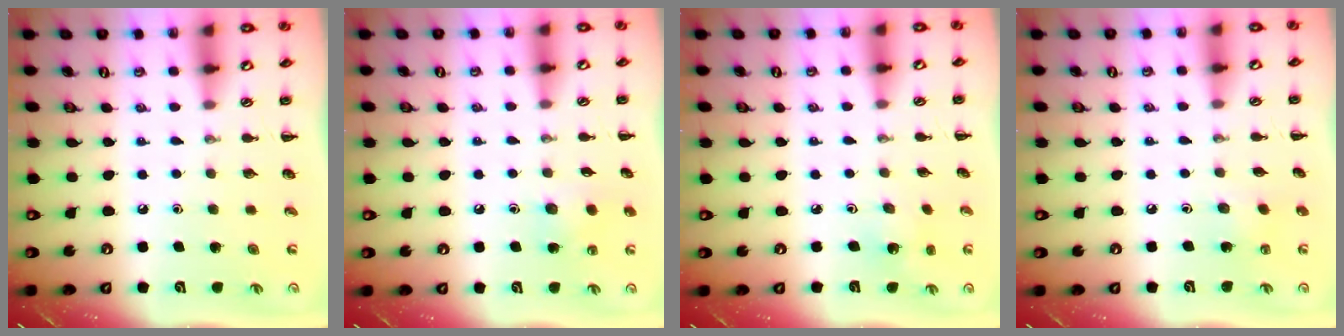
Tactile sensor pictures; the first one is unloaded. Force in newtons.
{"total": 6.4, "press": 6.3, "slide": 1.3}
{"total": 1.7, "press": 1.5, "slide": 0.7}
{"total": 1.5, "press": 1.4, "slide": 0.6}